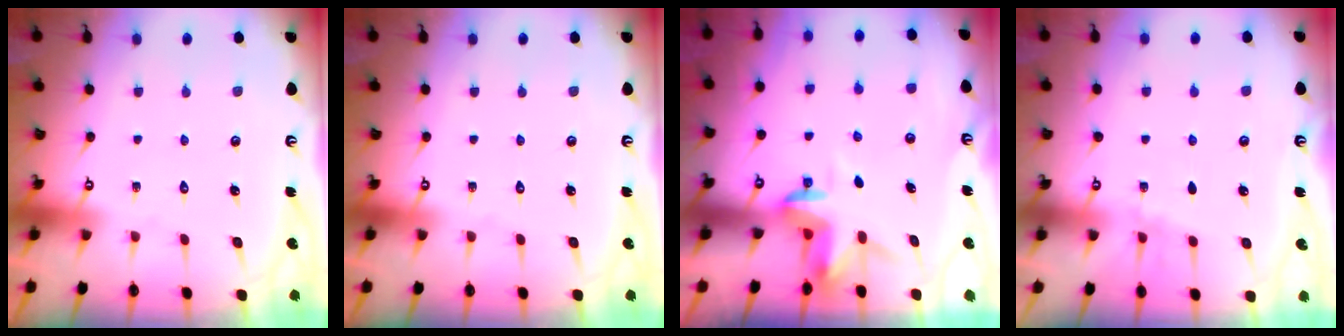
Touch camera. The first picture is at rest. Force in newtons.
{"total": 0.0}
{"total": 3.5, "press": 3.5, "slide": 0.2}
{"total": 4.7, "press": 3.9, "slide": 2.7}